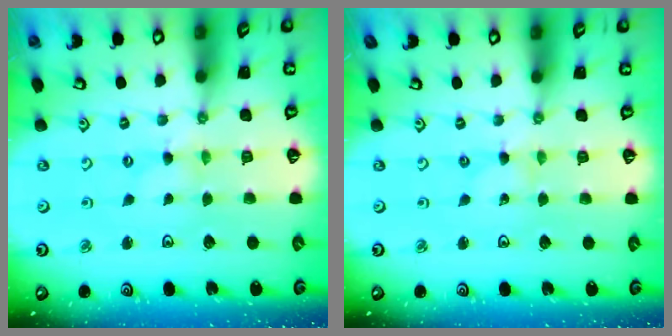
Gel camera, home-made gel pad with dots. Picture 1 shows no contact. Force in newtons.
{"total": 0.0}